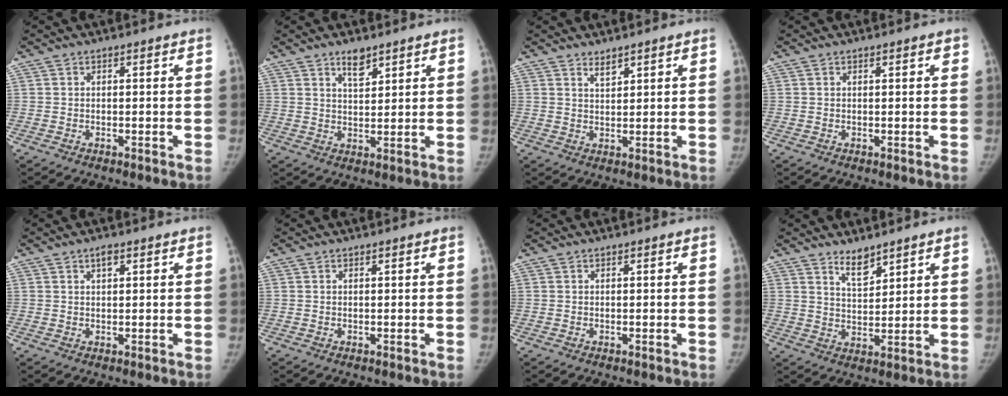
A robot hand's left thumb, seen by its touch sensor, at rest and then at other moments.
{"total": 4.1, "force": [3.0, 1.7, 2.3], "torque": [-0.024, -0.022, 0.052]}
{"total": 2.1, "force": [1.8, 0.6, 0.9], "torque": [-0.007, -0.017, 0.034]}
{"total": 0.8, "force": [0.5, 0.2, 0.6], "torque": [-0.008, 0.000, 0.007]}
{"total": 1.6, "force": [0.9, 0.7, 1.1], "torque": [-0.014, -0.001, 0.014]}
{"total": 0.0}
{"total": 0.0}
{"total": 4.6, "force": [3.8, 1.6, 2.1], "torque": [-0.021, -0.035, 0.071]}